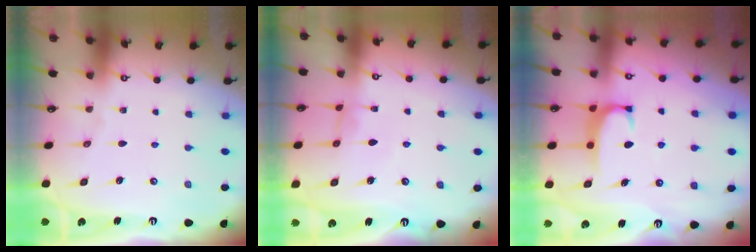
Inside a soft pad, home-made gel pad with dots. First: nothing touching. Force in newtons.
{"total": 0.7, "press": 0.3, "slide": 0.6}
{"total": 1.8, "press": 1.8, "slide": 0.5}